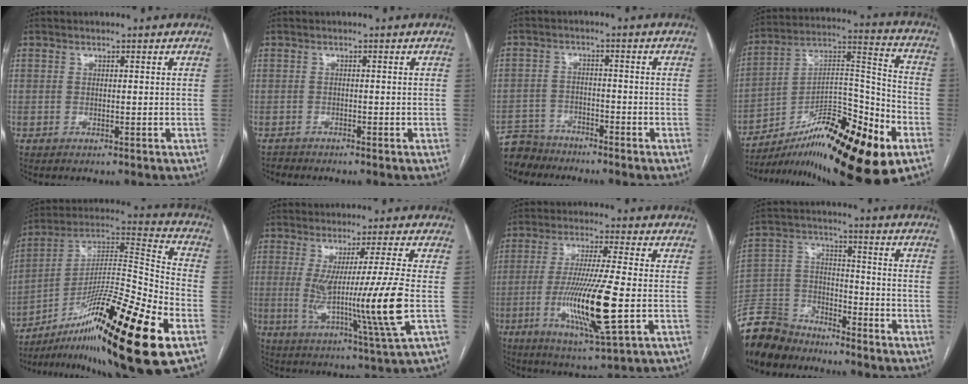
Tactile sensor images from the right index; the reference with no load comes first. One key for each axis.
{"total": 0.9, "fx": -0.8, "fy": 0.0, "fz": -0.3, "tx": 0.002, "ty": -0.006, "tz": -0.016}
{"total": 5.4, "fx": -5.1, "fy": 1.7, "fz": -0.6, "tx": 0.015, "ty": -0.004, "tz": -0.097}
{"total": 24.8, "fx": -13.6, "fy": 4.9, "fz": 20.1, "tx": -0.285, "ty": 0.014, "tz": -0.212}
{"total": 25.7, "fx": -12.7, "fy": 1.2, "fz": 22.3, "tx": -0.345, "ty": -0.012, "tz": -0.209}
{"total": 13.5, "fx": -0.6, "fy": -2.4, "fz": 13.3, "tx": -0.235, "ty": -0.035, "tz": -0.010}
{"total": 14.5, "fx": -3.3, "fy": 0.5, "fz": 14.1, "tx": -0.276, "ty": -0.024, "tz": -0.059}
{"total": 11.1, "fx": -10.2, "fy": 4.1, "fz": 1.6, "tx": -0.044, "ty": 0.013, "tz": -0.201}